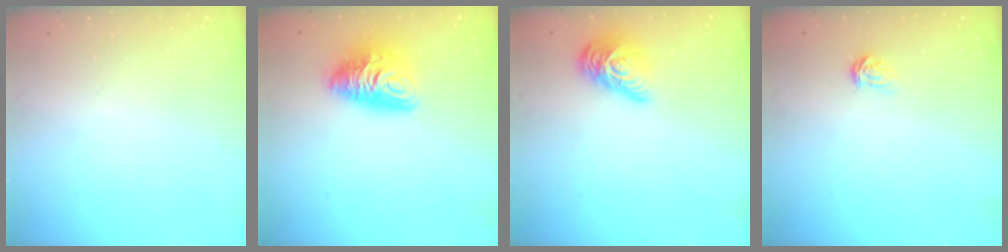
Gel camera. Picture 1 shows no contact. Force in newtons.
{"total": 11.5, "press": 11.4, "slide": 1.2}
{"total": 13.1, "press": 13.1, "slide": 0.6}
{"total": 2.1, "press": 2.1, "slide": 0.2}